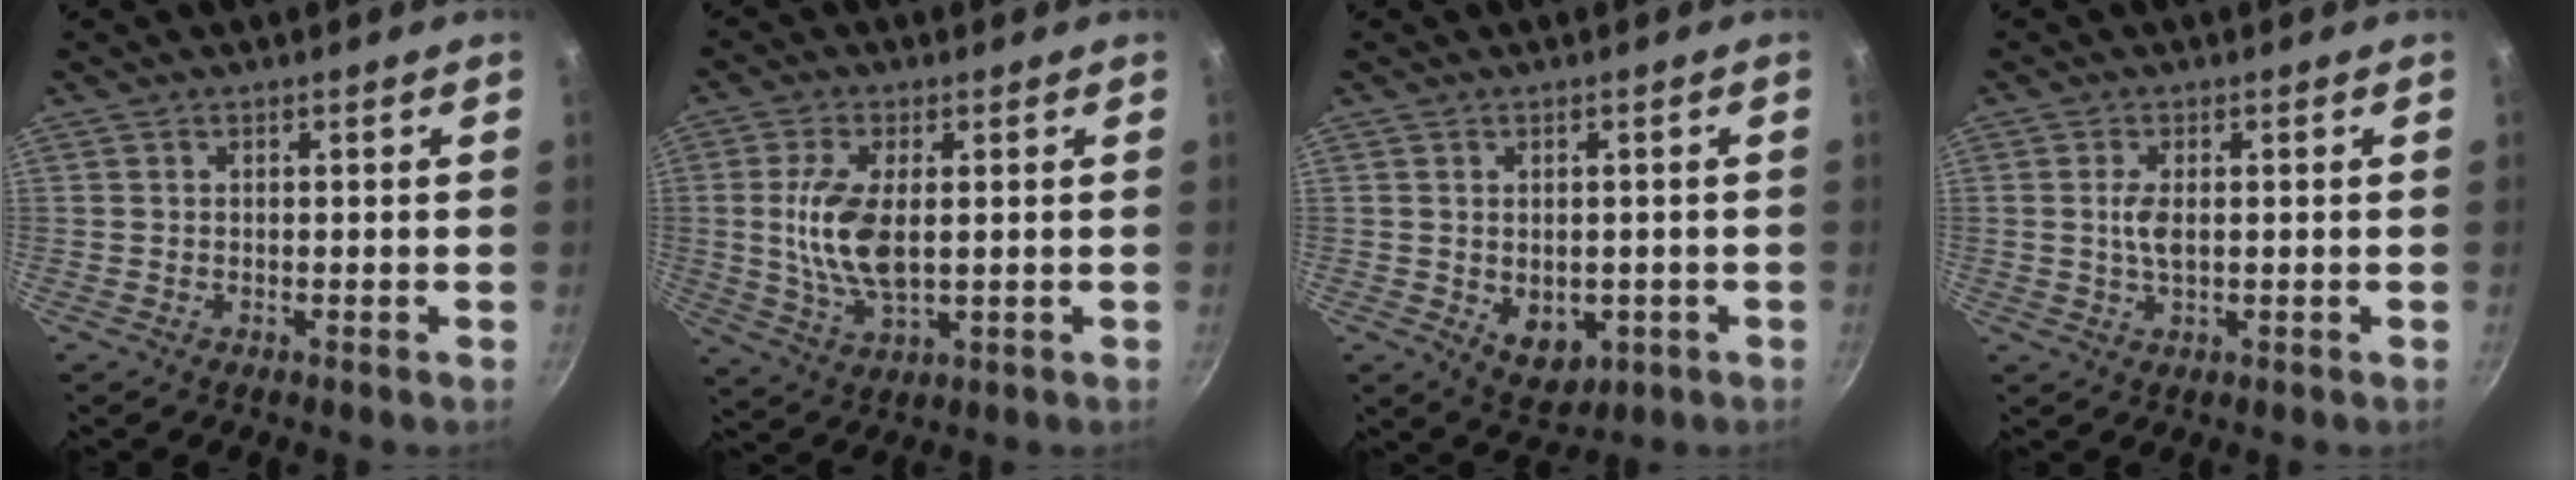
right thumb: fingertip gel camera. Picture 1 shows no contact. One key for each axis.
{"total": 10.4, "fx": 0.8, "fy": 4.9, "fz": 9.1, "tx": -0.181, "ty": -0.008, "tz": 0.017}
{"total": 6.6, "fx": -1.2, "fy": 4.7, "fz": 4.5, "tx": -0.047, "ty": -0.007, "tz": -0.001}
{"total": 3.3, "fx": 0.3, "fy": 1.4, "fz": 2.9, "tx": -0.060, "ty": 0.000, "tz": 0.004}